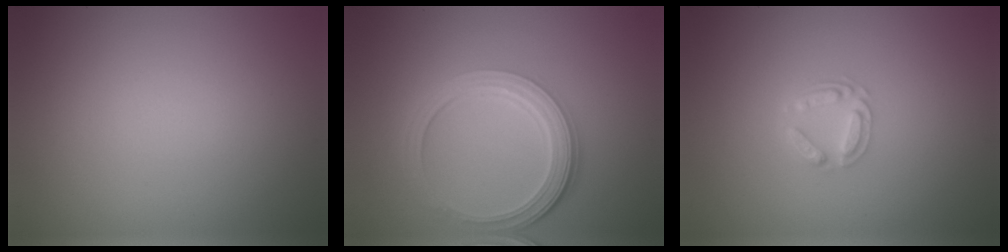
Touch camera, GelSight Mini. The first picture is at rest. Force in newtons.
{"total": 5.0, "press": 3.8, "slide": 3.3}
{"total": 2.2, "press": 2.2, "slide": 0.3}